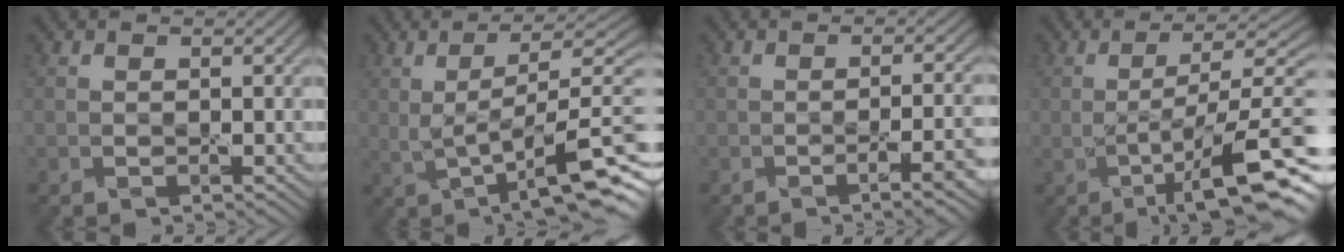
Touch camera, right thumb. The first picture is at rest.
{"total": 11.6, "force": [-0.6, 3.3, 11.1], "torque": [-0.180, 0.009, 0.000]}
{"total": 4.8, "force": [-2.4, 1.2, 3.9], "torque": [-0.046, -0.001, -0.037]}
{"total": 13.2, "force": [-3.7, 3.0, 12.3], "torque": [-0.191, 0.008, -0.055]}